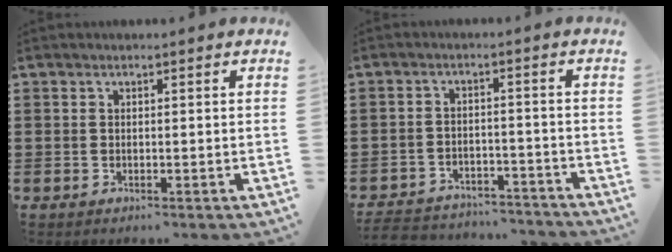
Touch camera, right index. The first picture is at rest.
{"total": 4.5, "force": [-4.4, 0.7, 0.6], "torque": [-0.018, 0.004, -0.092]}